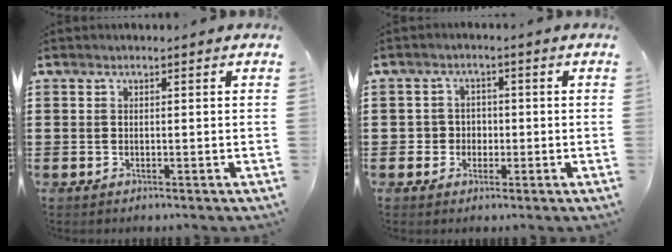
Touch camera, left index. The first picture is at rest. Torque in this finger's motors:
{"motor_torque": [-0.30, 0.30, -0.01, -0.01]}